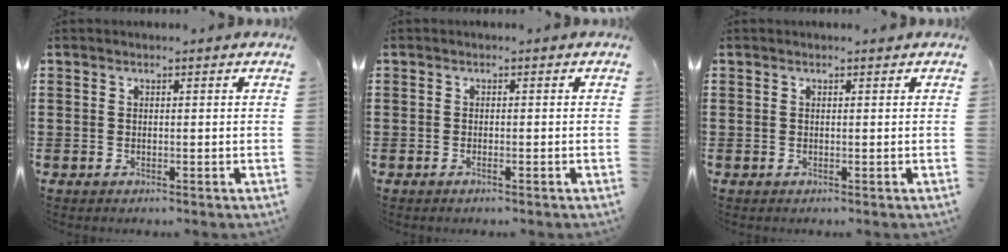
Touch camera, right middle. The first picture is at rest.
{"total": 0.5, "force": [-0.3, 0.0, 0.4], "torque": [-0.009, -0.003, -0.005]}
{"total": 0.0}